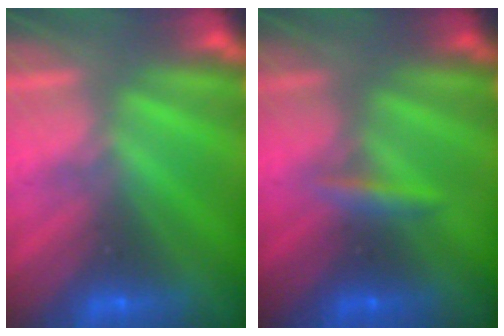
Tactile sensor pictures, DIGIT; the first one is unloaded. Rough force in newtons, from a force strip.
{"total": 2.4}